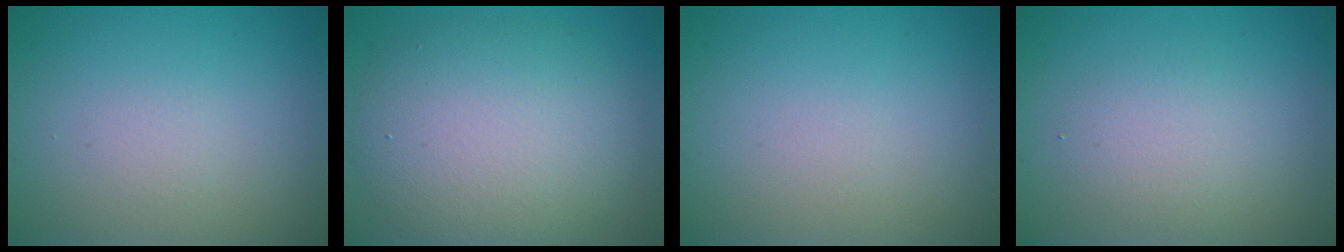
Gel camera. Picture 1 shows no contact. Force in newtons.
{"total": 8.4, "press": 8.4, "slide": 0.5}
{"total": 0.0}
{"total": 2.5, "press": 2.5, "slide": 0.1}